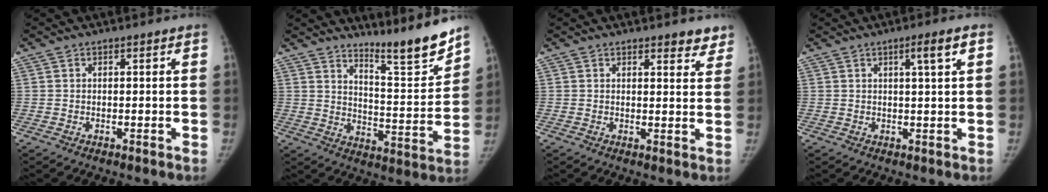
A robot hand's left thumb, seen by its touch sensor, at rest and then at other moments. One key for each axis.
{"total": 12.6, "fx": 11.2, "fy": 0.7, "fz": 5.7, "tx": -0.063, "ty": -0.098, "tz": 0.177}
{"total": 4.3, "fx": 3.5, "fy": 1.6, "fz": 1.9, "tx": 0.007, "ty": -0.017, "tz": 0.038}
{"total": 3.7, "fx": 1.6, "fy": -0.1, "fz": 3.3, "tx": -0.054, "ty": -0.003, "tz": 0.026}